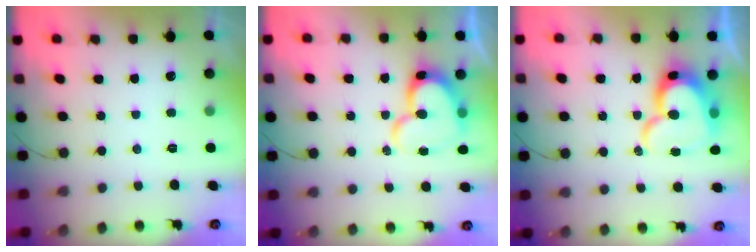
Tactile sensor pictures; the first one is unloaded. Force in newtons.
{"total": 16.2, "press": 16.1, "slide": 1.4}
{"total": 17.2, "press": 17.1, "slide": 1.2}